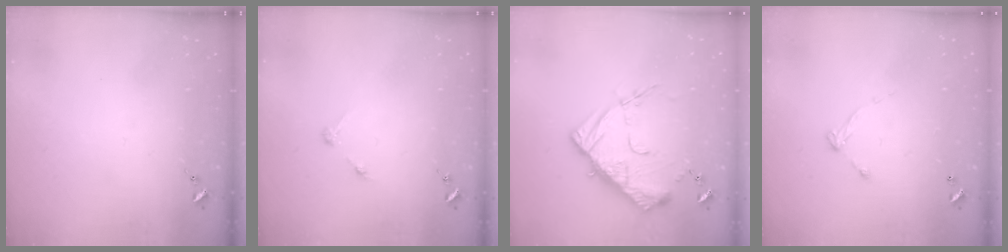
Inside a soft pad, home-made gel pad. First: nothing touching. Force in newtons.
{"total": 2.8, "press": 2.8, "slide": 0.3}
{"total": 14.8, "press": 14.7, "slide": 1.4}
{"total": 5.4, "press": 5.4, "slide": 0.3}